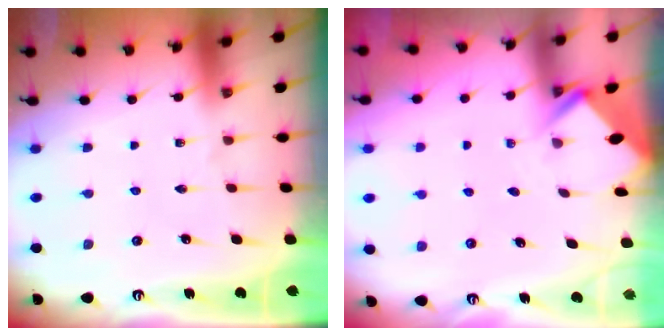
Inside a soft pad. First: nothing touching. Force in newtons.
{"total": 2.9, "press": 2.9, "slide": 0.2}